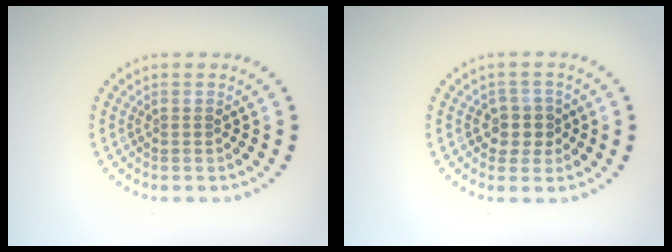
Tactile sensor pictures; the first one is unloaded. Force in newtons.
{"total": 2.4, "press": 2.1, "slide": 1.1}